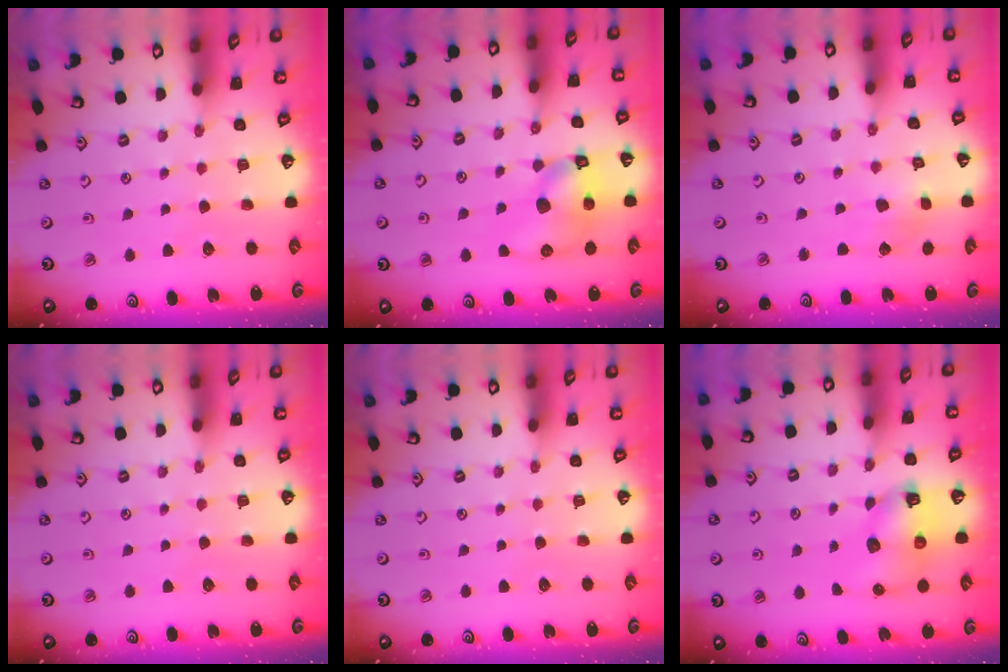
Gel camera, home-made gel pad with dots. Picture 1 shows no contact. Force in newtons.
{"total": 10.8, "press": 10.6, "slide": 1.7}
{"total": 2.9, "press": 2.9, "slide": 0.1}
{"total": 0.0}
{"total": 0.0}
{"total": 8.3, "press": 8.3, "slide": 1.0}